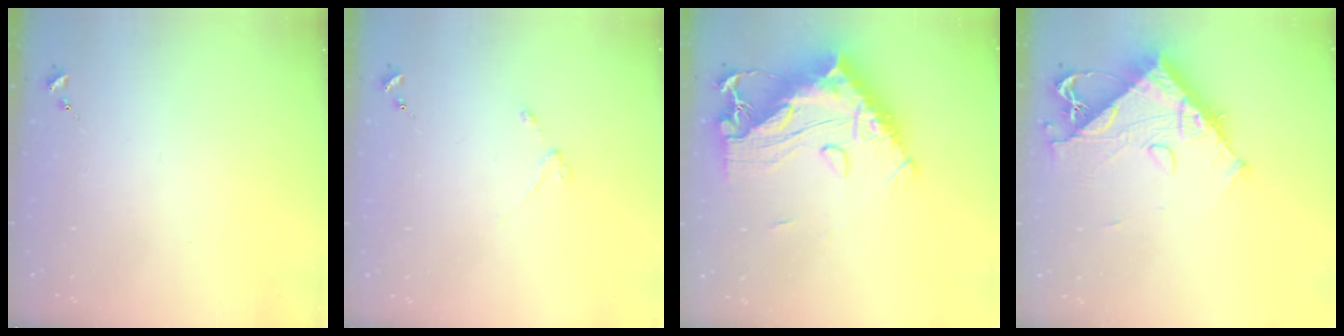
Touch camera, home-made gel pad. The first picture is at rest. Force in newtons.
{"total": 3.0, "press": 2.9, "slide": 0.5}
{"total": 22.9, "press": 22.7, "slide": 2.4}
{"total": 12.7, "press": 12.7, "slide": 1.5}